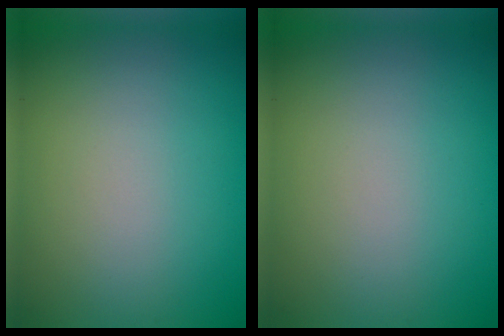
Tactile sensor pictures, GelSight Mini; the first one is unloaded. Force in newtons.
{"total": 0.0}